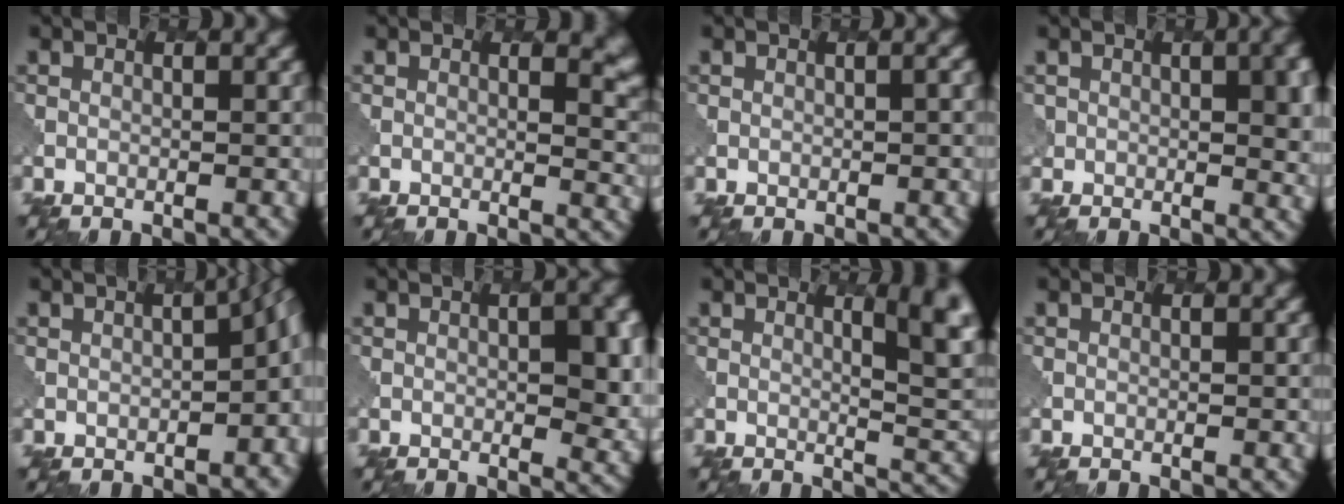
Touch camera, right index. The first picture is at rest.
{"total": 3.5, "force": [1.5, 1.6, 2.7], "torque": [-0.021, -0.009, 0.021]}
{"total": 0.6, "force": [0.0, 0.5, 0.2], "torque": [-0.002, -0.005, 0.004]}
{"total": 5.8, "force": [1.5, 3.2, 4.6], "torque": [-0.065, -0.007, 0.025]}
{"total": 4.8, "force": [-1.0, 2.6, 3.9], "torque": [-0.031, 0.003, -0.013]}
{"total": 4.7, "force": [0.7, 1.6, 4.4], "torque": [-0.055, -0.002, 0.012]}
{"total": 6.0, "force": [2.2, 1.9, 5.2], "torque": [-0.047, -0.007, 0.034]}
{"total": 0.0}